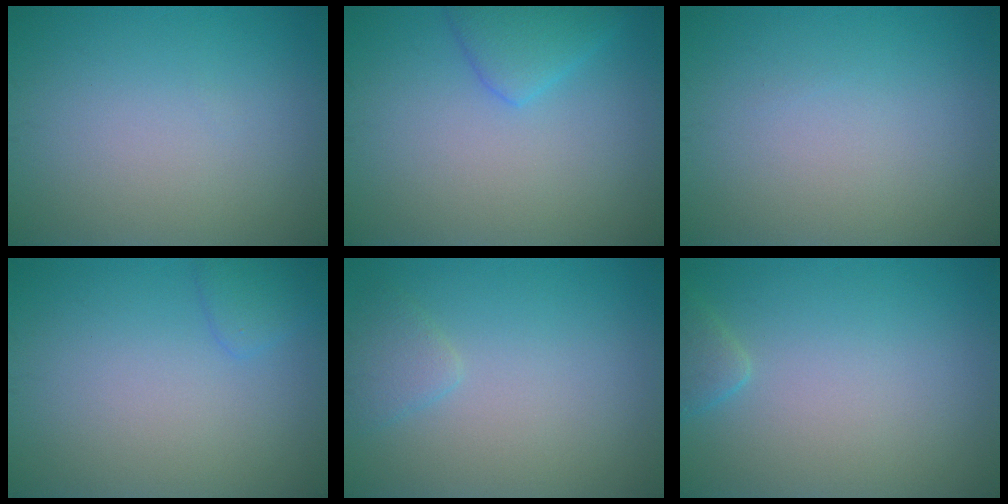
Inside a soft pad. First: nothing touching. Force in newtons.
{"total": 2.8, "press": 2.8, "slide": 0.2}
{"total": 0.0}
{"total": 1.5, "press": 1.4, "slide": 0.1}
{"total": 1.5, "press": 1.5, "slide": 0.2}
{"total": 1.4, "press": 1.4, "slide": 0.2}